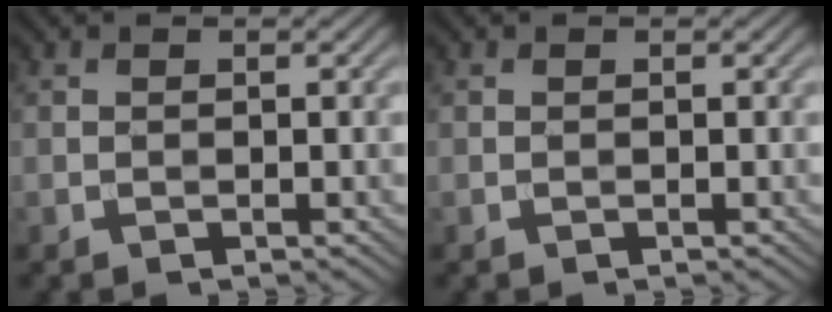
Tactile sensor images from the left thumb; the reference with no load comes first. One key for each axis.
{"total": 0.0}